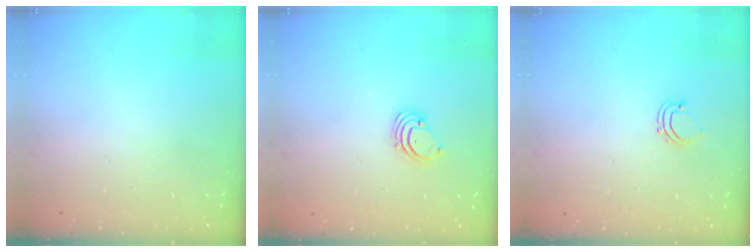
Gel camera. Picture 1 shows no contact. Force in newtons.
{"total": 1.5, "press": 1.5, "slide": 0.1}
{"total": 3.9, "press": 3.8, "slide": 0.7}